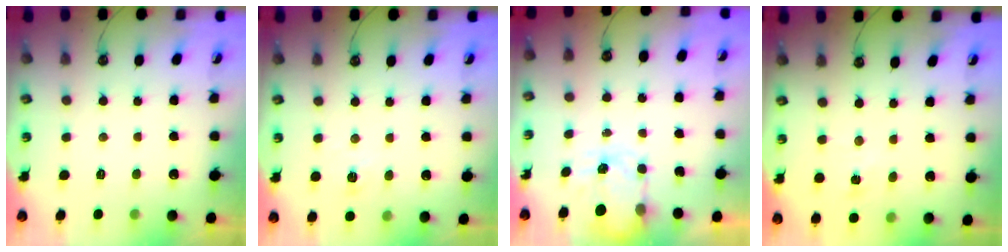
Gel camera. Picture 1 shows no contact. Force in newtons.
{"total": 4.9, "press": 4.9, "slide": 0.5}
{"total": 3.7, "press": 3.7, "slide": 0.5}
{"total": 3.7, "press": 3.7, "slide": 0.4}